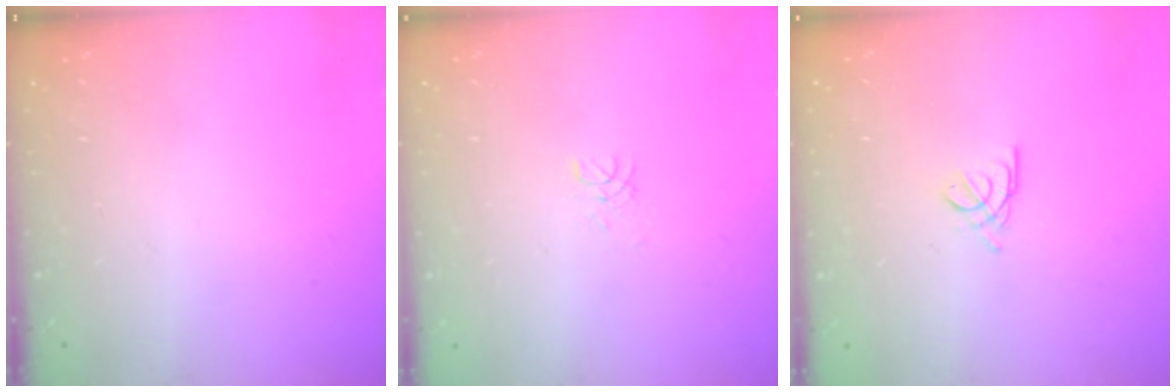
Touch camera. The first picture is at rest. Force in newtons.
{"total": 1.3, "press": 1.3, "slide": 0.1}
{"total": 2.5, "press": 2.5, "slide": 0.5}